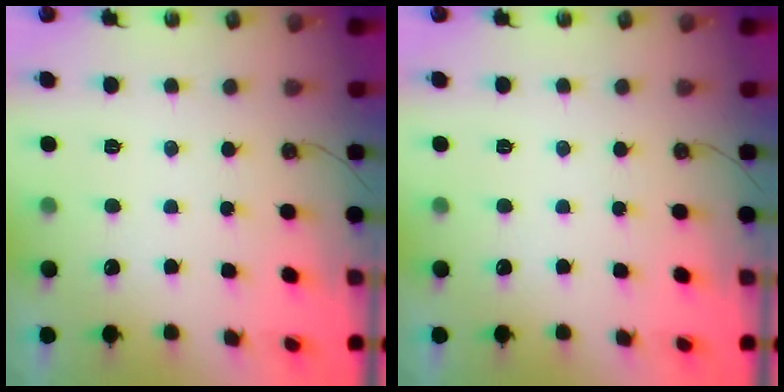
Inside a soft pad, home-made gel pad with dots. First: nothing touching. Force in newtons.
{"total": 0.0}